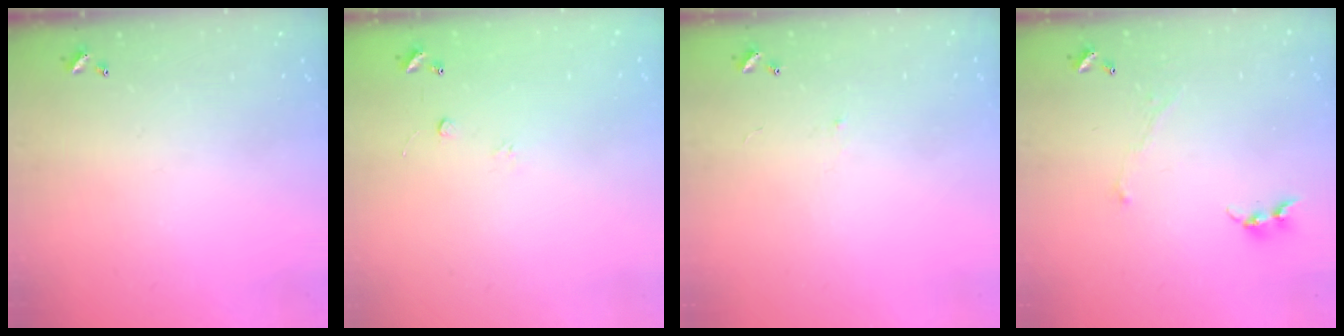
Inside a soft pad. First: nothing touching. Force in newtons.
{"total": 6.6, "press": 6.6, "slide": 0.6}
{"total": 0.6, "press": 0.0, "slide": 0.6}
{"total": 0.8, "press": 0.7, "slide": 0.3}